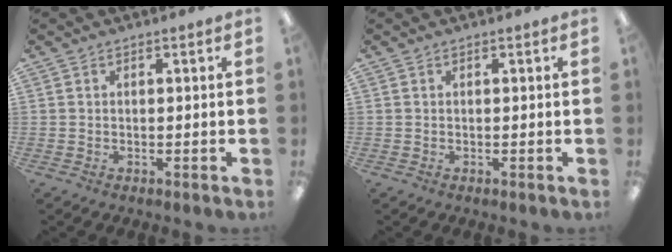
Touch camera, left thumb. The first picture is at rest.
{"total": 0.0}